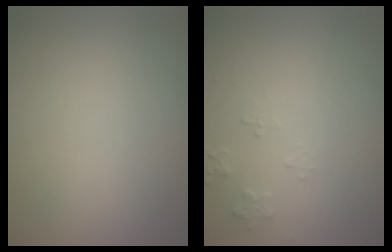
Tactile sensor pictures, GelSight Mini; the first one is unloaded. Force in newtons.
{"total": 1.3, "press": 1.3, "slide": 0.2}